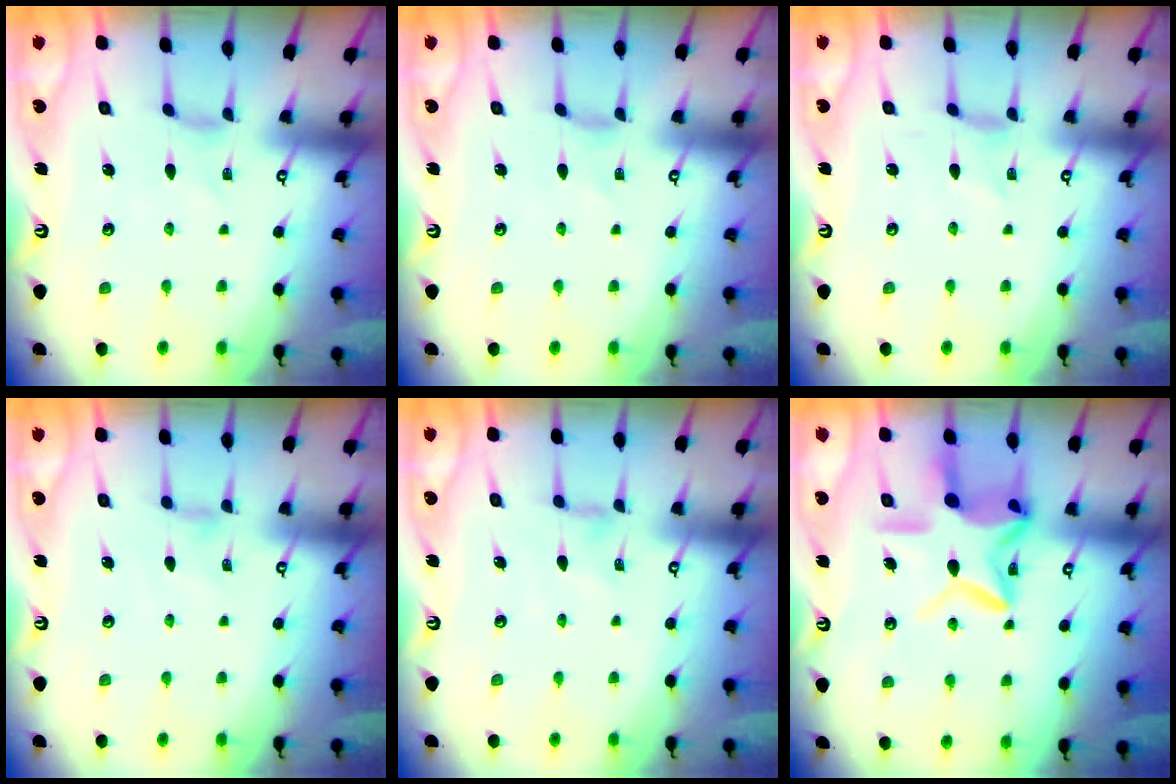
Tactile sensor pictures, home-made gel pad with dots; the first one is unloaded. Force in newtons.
{"total": 0.0}
{"total": 0.0}
{"total": 0.9, "press": 0.8, "slide": 0.4}
{"total": 0.0}
{"total": 15.3, "press": 15.3, "slide": 1.2}